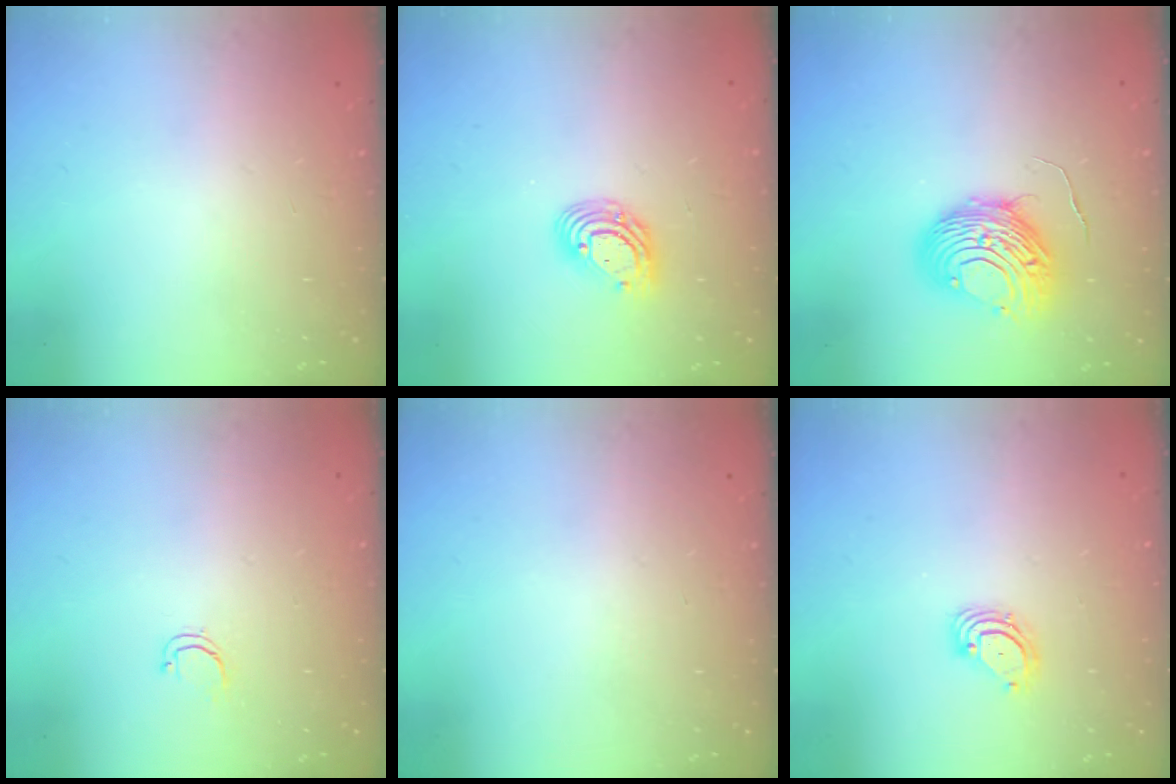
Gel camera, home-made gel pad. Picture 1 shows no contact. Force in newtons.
{"total": 9.2, "press": 9.0, "slide": 1.5}
{"total": 11.0, "press": 11.0, "slide": 1.0}
{"total": 3.5, "press": 3.4, "slide": 0.8}
{"total": 0.0}
{"total": 3.6, "press": 3.6, "slide": 0.3}